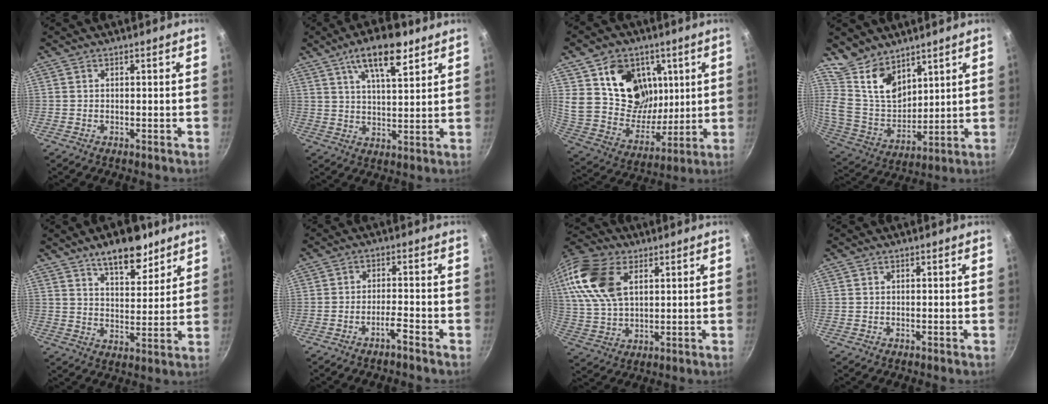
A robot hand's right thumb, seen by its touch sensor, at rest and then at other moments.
{"total": 11.0, "force": [6.3, 3.8, 8.2], "torque": [-0.121, -0.021, 0.105]}
{"total": 19.6, "force": [7.4, 15.1, 10.2], "torque": [-0.135, -0.051, 0.144]}
{"total": 12.1, "force": [8.7, 6.6, 5.2], "torque": [-0.066, -0.063, 0.182]}
{"total": 11.1, "force": [7.6, 4.8, 6.4], "torque": [-0.062, -0.045, 0.118]}
{"total": 2.9, "force": [-2.2, 0.1, 1.9], "torque": [-0.039, 0.021, -0.036]}
{"total": 17.3, "force": [6.1, 10.6, 12.2], "torque": [-0.241, -0.001, 0.115]}
{"total": 0.0}